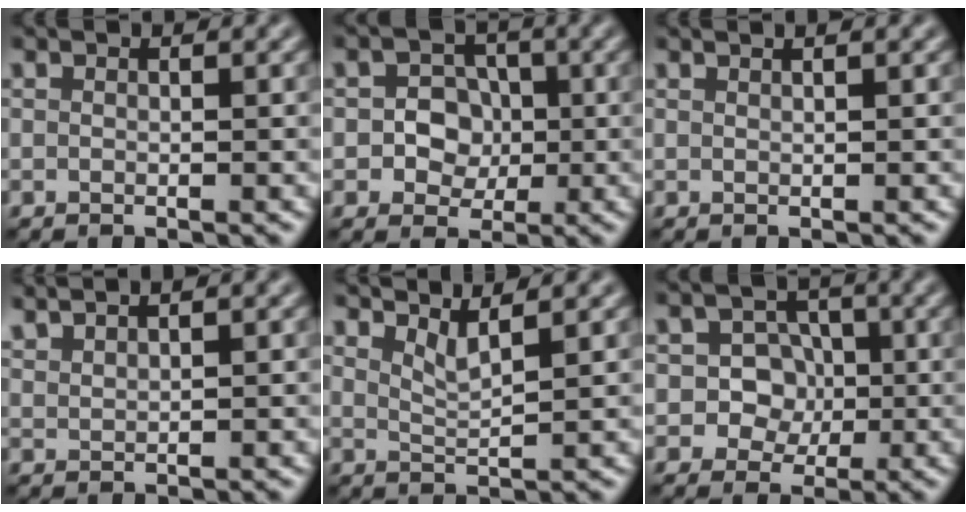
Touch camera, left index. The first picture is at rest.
{"total": 3.5, "force": [-0.4, 3.0, 1.8], "torque": [-0.013, -0.003, -0.026]}
{"total": 1.1, "force": [0.8, 0.4, 0.7], "torque": [-0.002, -0.004, 0.003]}
{"total": 2.6, "force": [2.3, 0.6, 1.0], "torque": [-0.006, 0.007, 0.032]}
{"total": 2.4, "force": [1.9, 0.4, 1.4], "torque": [-0.016, -0.002, 0.037]}
{"total": 4.3, "force": [-0.3, 3.9, 1.8], "torque": [-0.005, 0.010, -0.025]}